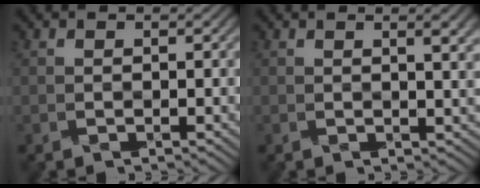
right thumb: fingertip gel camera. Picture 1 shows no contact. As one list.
[{"total": 2.3, "force": [1.6, -0.2, 1.6], "torque": [-0.022, 0.005, 0.025]}]